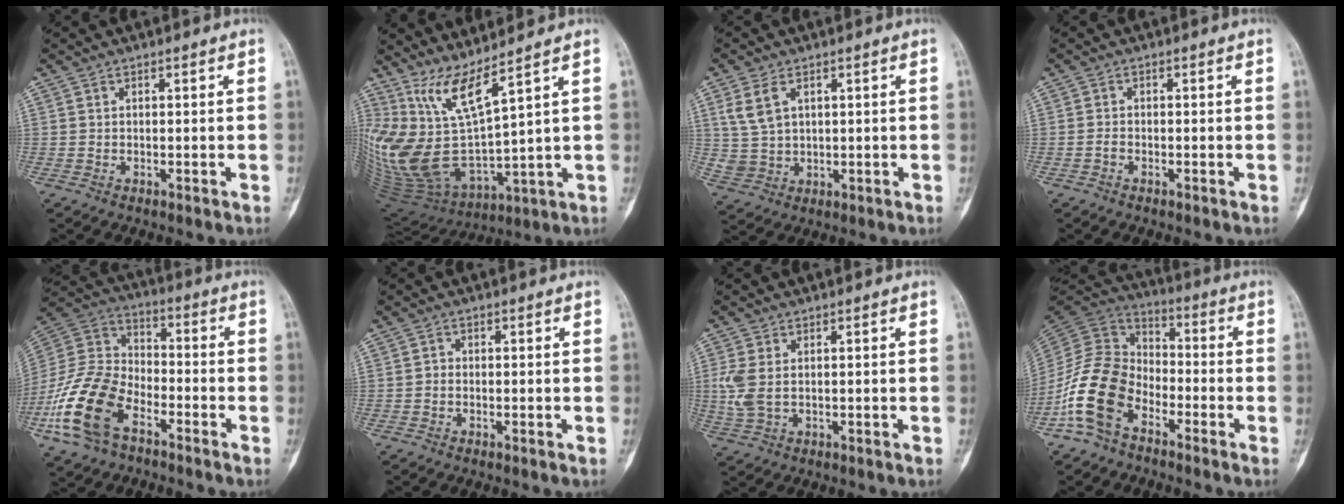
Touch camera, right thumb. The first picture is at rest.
{"total": 15.7, "force": [8.7, 2.8, 12.7], "torque": [-0.263, -0.070, 0.195]}
{"total": 6.6, "force": [2.4, 4.5, 4.2], "torque": [-0.077, -0.005, 0.059]}
{"total": 1.2, "force": [-0.7, 0.7, 0.7], "torque": [-0.012, 0.005, -0.015]}
{"total": 18.3, "force": [-8.8, 10.7, 12.0], "torque": [-0.243, 0.048, -0.178]}
{"total": 0.9, "force": [-0.4, 0.7, 0.4], "torque": [-0.003, 0.003, -0.012]}
{"total": 4.9, "force": [0.3, 2.9, 3.9], "torque": [-0.115, 0.001, 0.011]}
{"total": 14.5, "force": [-7.3, 9.4, 8.3], "torque": [-0.157, 0.061, -0.156]}